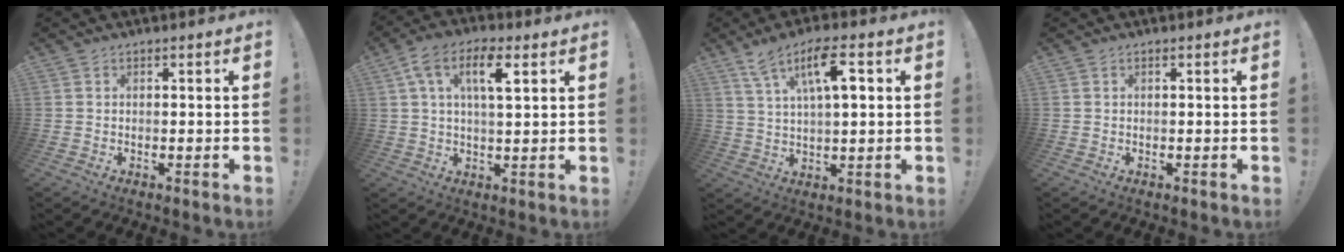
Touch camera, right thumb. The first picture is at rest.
{"total": 9.7, "force": [3.5, 3.8, 8.2], "torque": [-0.134, 0.002, 0.058]}
{"total": 11.2, "force": [4.2, 3.6, 9.7], "torque": [-0.156, -0.004, 0.071]}
{"total": 0.0}